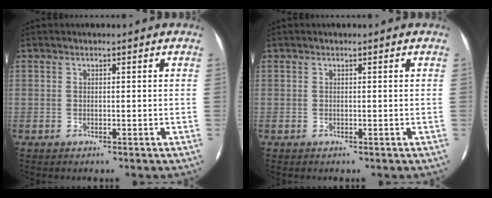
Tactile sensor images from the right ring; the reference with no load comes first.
{"total": 0.0}